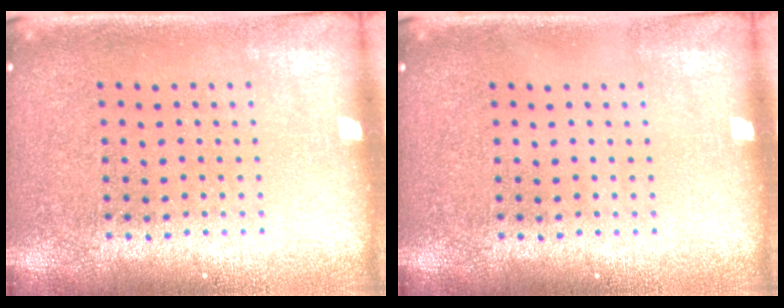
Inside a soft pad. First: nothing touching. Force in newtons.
{"total": 0.0}